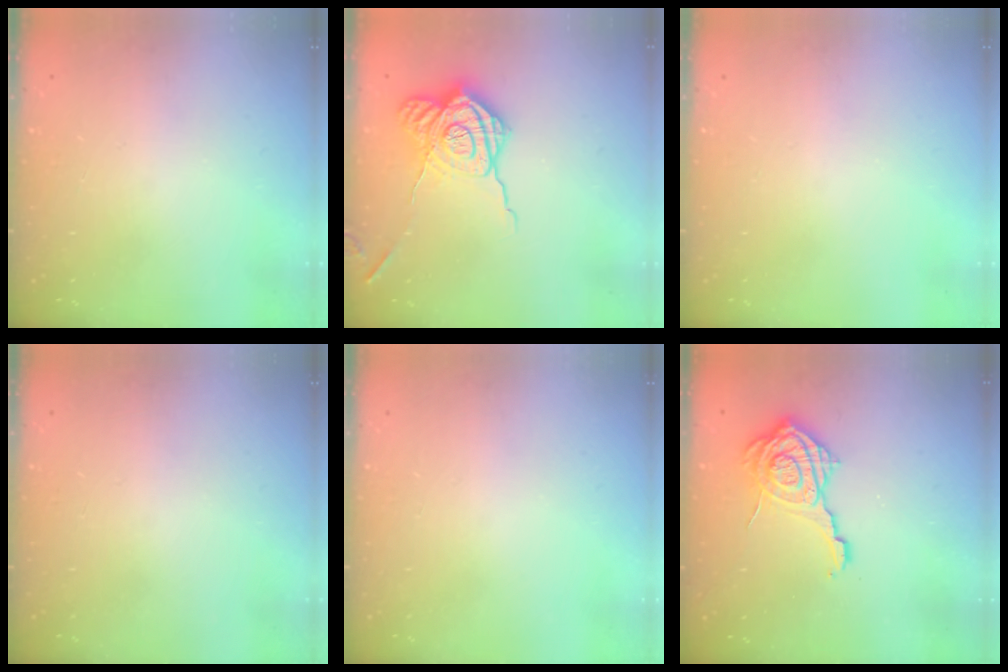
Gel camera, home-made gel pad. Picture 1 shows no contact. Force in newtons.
{"total": 18.6, "press": 18.6, "slide": 1.4}
{"total": 0.0}
{"total": 0.0}
{"total": 0.0}
{"total": 14.4, "press": 14.4, "slide": 0.9}